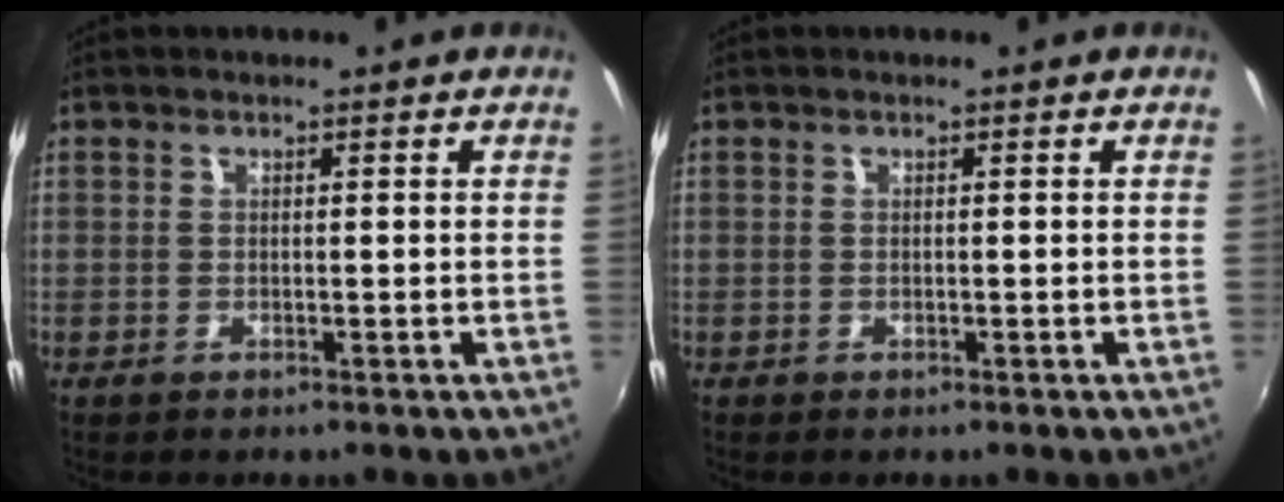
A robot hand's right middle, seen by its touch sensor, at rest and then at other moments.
{"total": 0.0}